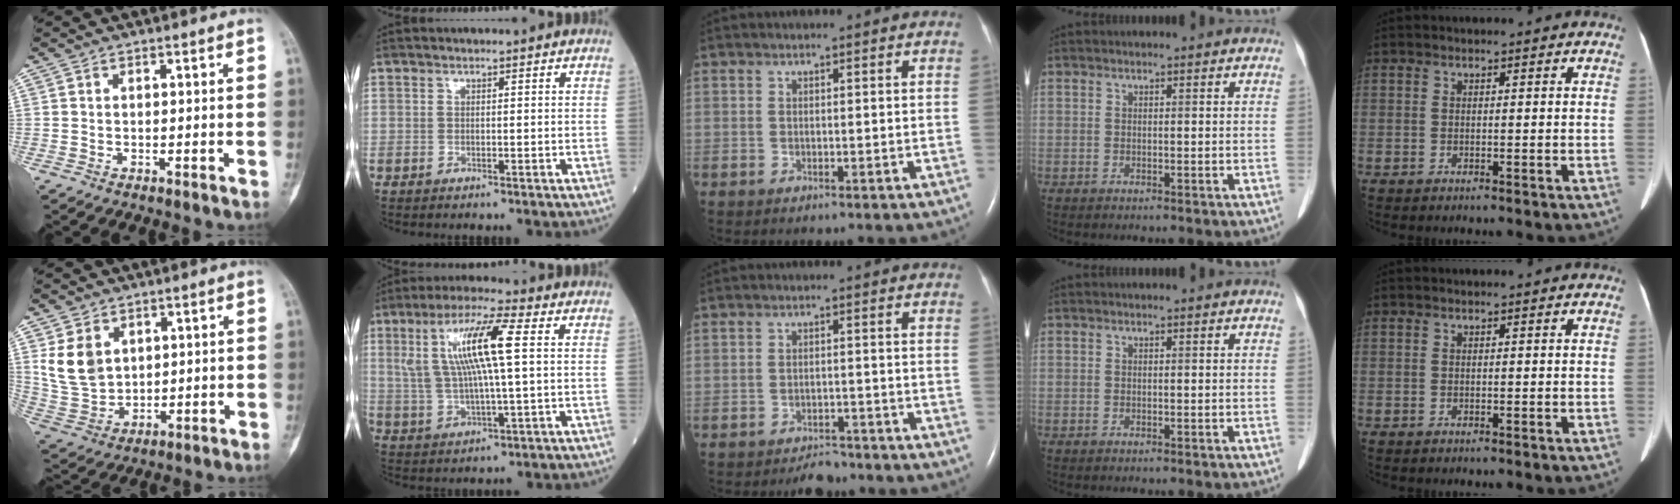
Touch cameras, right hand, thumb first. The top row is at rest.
{"thumb": {"total": 9.3, "force": [3.3, 6.9, 5.2], "torque": [-0.085, -0.015, 0.085]}, "index": {"total": 12.3, "force": [2.8, 1.5, 11.9], "torque": [-0.243, 0.015, 0.052]}, "middle": {"total": 3.4, "force": [-3.1, 1.3, 0.6], "torque": [-0.015, 0.001, -0.045]}}